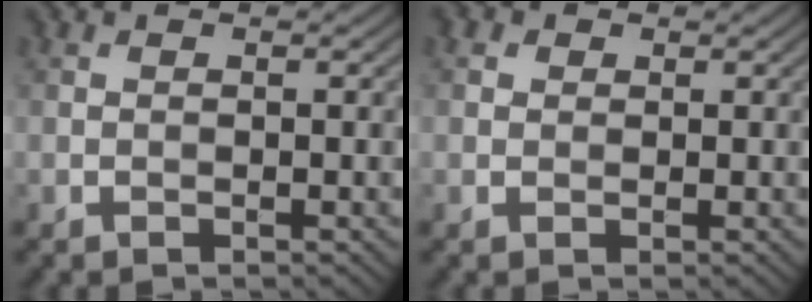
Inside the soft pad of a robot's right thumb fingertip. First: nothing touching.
{"total": 1.4, "force": [0.5, 1.2, 0.5], "torque": [-0.011, 0.000, 0.003]}